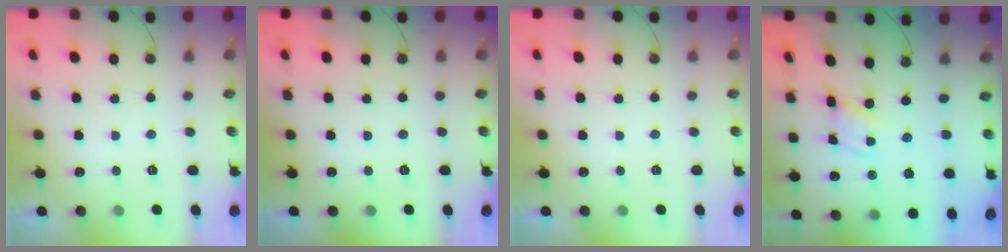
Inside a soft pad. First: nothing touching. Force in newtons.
{"total": 0.0}
{"total": 0.0}
{"total": 3.0, "press": 3.0, "slide": 0.1}